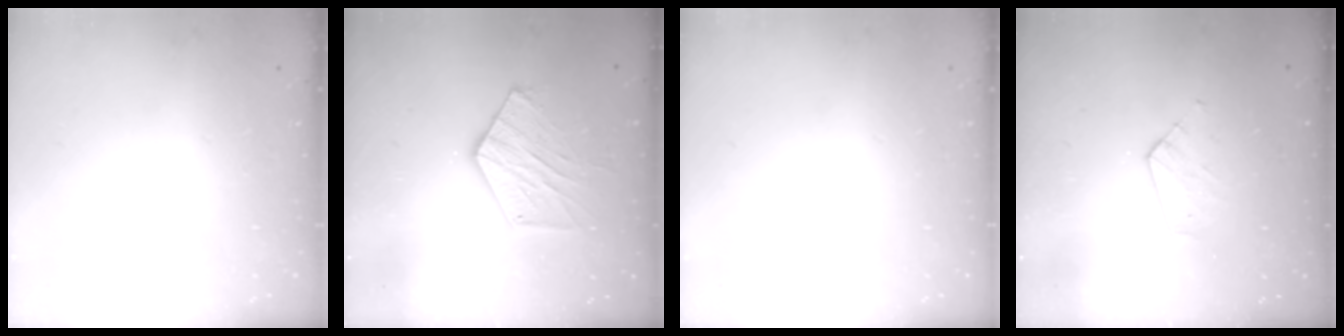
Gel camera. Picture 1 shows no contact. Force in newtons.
{"total": 10.5, "press": 10.5, "slide": 0.4}
{"total": 0.0}
{"total": 3.6, "press": 3.6, "slide": 0.3}